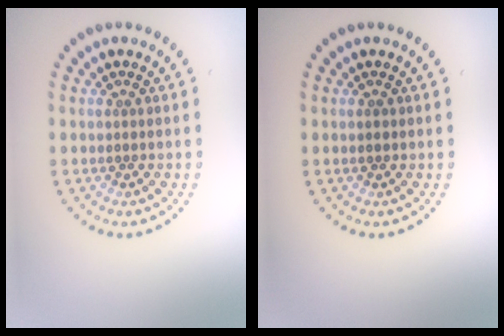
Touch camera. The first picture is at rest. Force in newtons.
{"total": 0.7, "press": 0.7, "slide": 0.1}